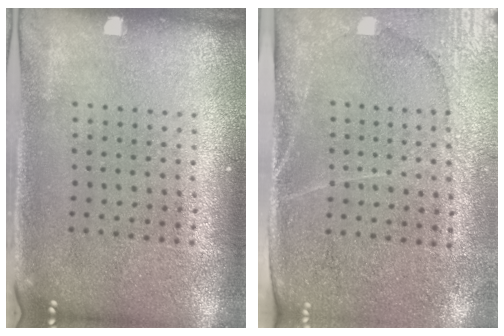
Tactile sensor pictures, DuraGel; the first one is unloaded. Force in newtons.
{"total": 3.0, "press": 2.8, "slide": 1.3}